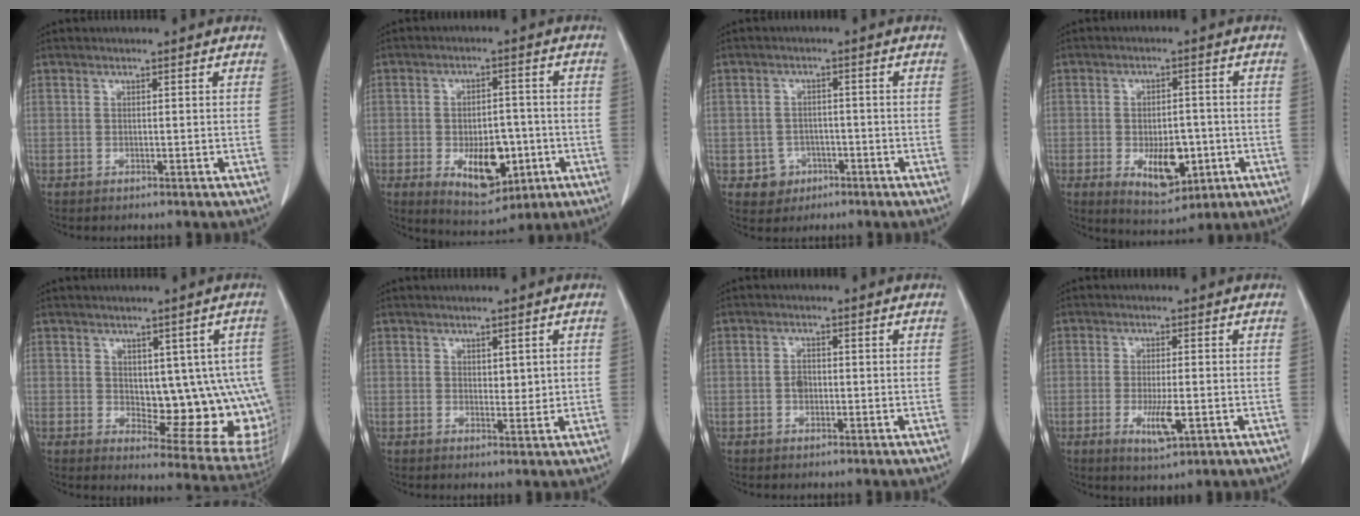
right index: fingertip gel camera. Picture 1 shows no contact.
{"total": 10.2, "force": [-3.1, 5.3, 8.2], "torque": [-0.123, 0.004, -0.032]}
{"total": 4.0, "force": [-1.6, 3.6, 0.1], "torque": [0.005, 0.015, -0.018]}
{"total": 8.6, "force": [-2.4, 4.3, 7.0], "torque": [-0.107, -0.001, -0.022]}
{"total": 13.4, "force": [0.2, 6.5, 11.7], "torque": [-0.105, 0.008, 0.023]}
{"total": 2.1, "force": [0.7, 1.2, 1.6], "torque": [-0.017, -0.006, 0.012]}
{"total": 1.7, "force": [-0.2, 1.2, 1.1], "torque": [-0.017, 0.007, -0.002]}
{"total": 5.2, "force": [-1.4, 1.2, 4.9], "torque": [-0.087, -0.007, -0.017]}